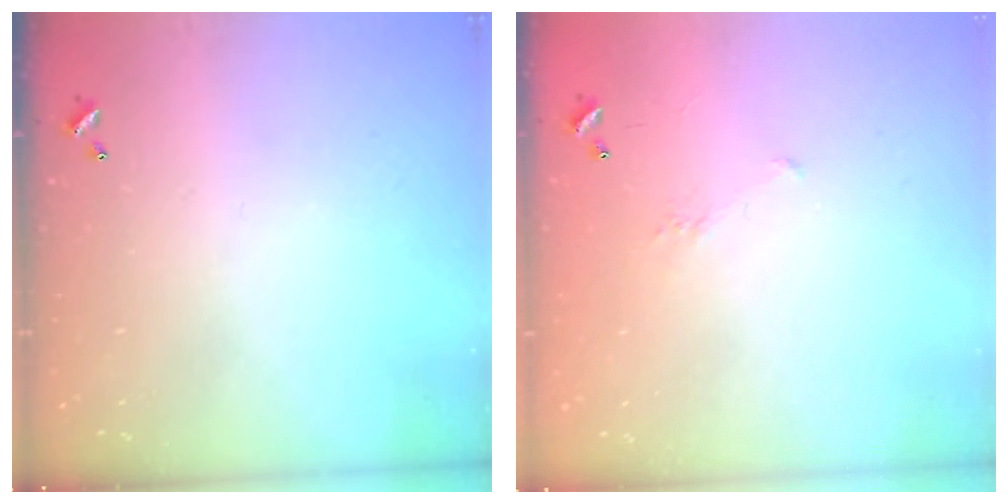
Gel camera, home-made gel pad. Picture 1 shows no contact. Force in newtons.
{"total": 5.5, "press": 5.4, "slide": 0.9}